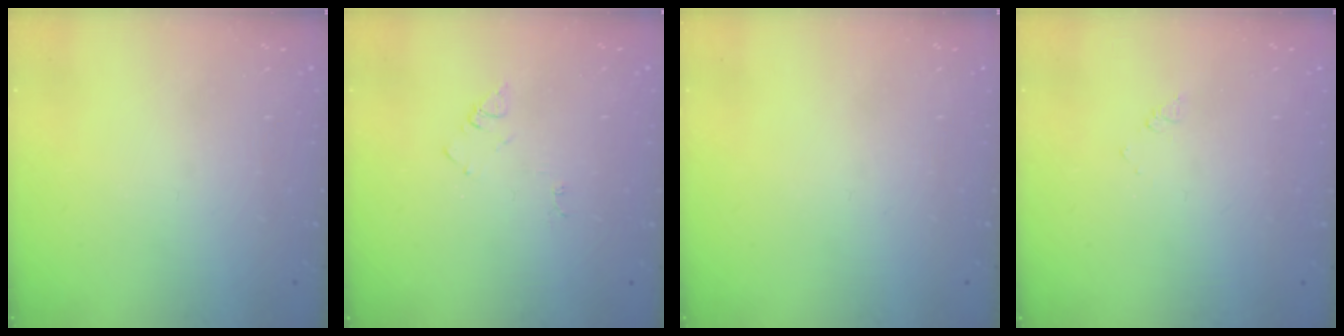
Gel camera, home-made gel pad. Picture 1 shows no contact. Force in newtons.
{"total": 4.2, "press": 4.2, "slide": 0.6}
{"total": 0.0}
{"total": 1.7, "press": 1.6, "slide": 0.3}